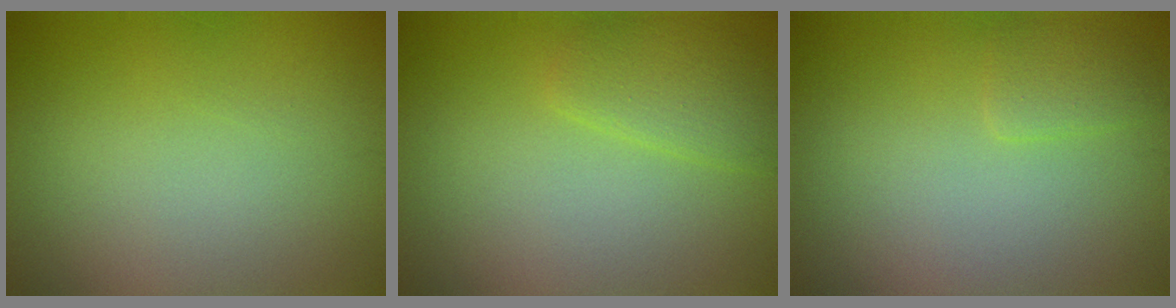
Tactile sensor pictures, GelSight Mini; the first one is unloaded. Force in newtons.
{"total": 2.4, "press": 2.4, "slide": 0.2}
{"total": 1.4, "press": 1.4, "slide": 0.1}